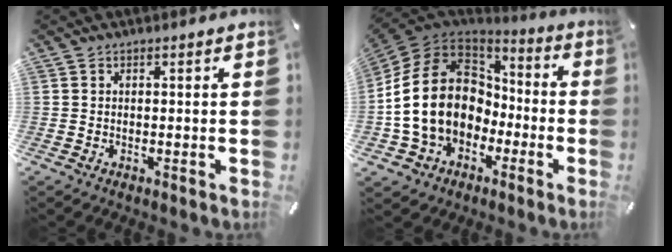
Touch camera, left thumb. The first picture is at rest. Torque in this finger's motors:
{"motor_torque": [0.13, 3.10, 2.77, 0.00, 0.88]}